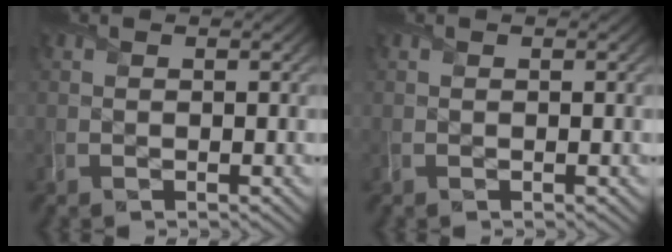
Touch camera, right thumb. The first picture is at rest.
{"total": 0.0}